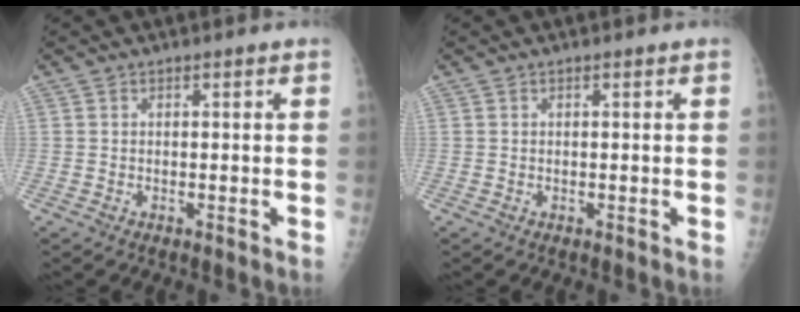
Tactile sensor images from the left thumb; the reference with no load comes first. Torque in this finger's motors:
{"motor_torque": [0.00, 0.00, 0.00, 0.00, 0.00]}